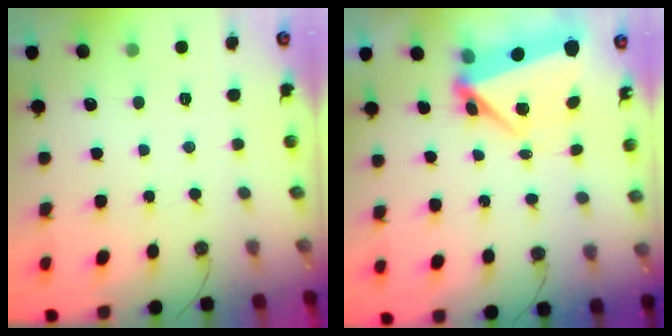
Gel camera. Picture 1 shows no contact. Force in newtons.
{"total": 5.9, "press": 5.6, "slide": 2.0}